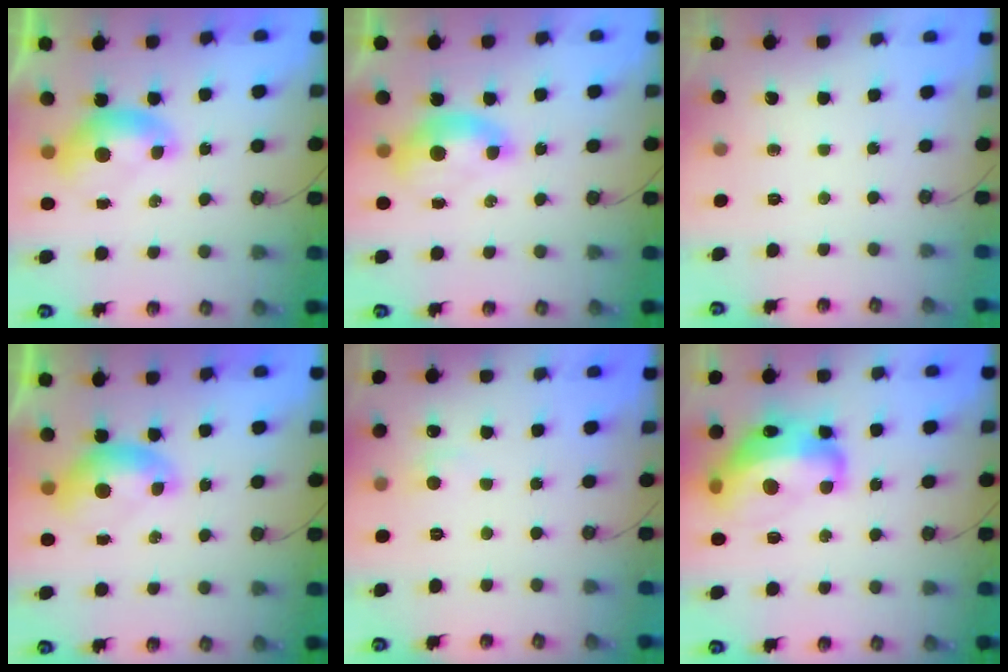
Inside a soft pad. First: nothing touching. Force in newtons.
{"total": 1.6, "press": 1.5, "slide": 0.6}
{"total": 0.0}
{"total": 0.6, "press": 0.6, "slide": 0.2}
{"total": 0.8, "press": 0.5, "slide": 0.6}
{"total": 13.8, "press": 13.7, "slide": 1.4}